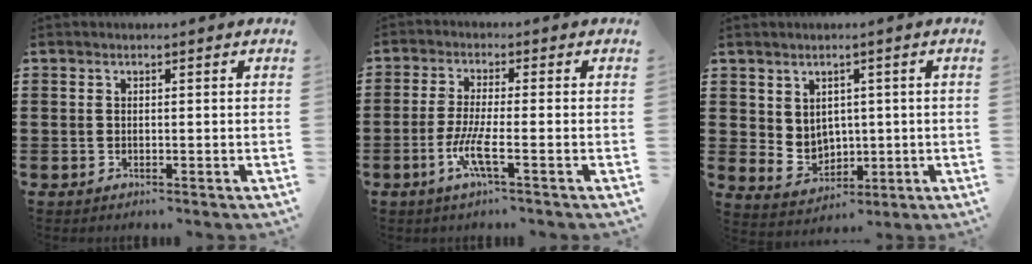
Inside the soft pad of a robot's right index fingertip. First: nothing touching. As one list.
[{"total": 5.5, "force": [-2.2, 0.5, 5.0], "torque": [-0.112, -0.015, -0.047]}, {"total": 4.4, "force": [2.2, 3.7, 1.1], "torque": [-0.030, -0.006, 0.041]}]